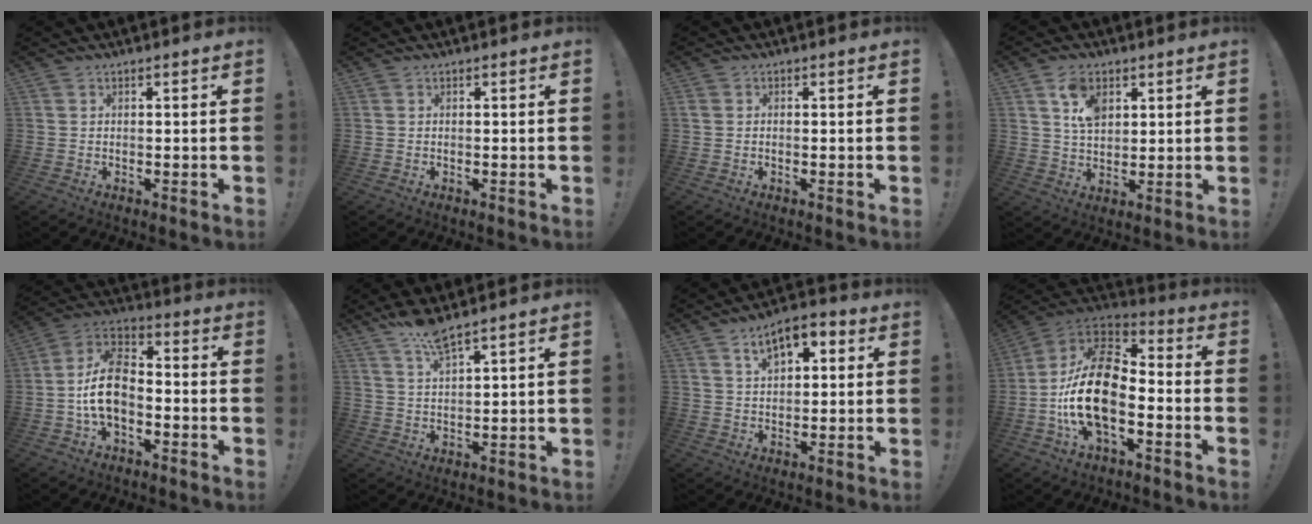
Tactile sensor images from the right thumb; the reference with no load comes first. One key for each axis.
{"total": 0.0}
{"total": 0.8, "fx": -0.1, "fy": 0.8, "fz": 0.3, "tx": -0.004, "ty": 0.004, "tz": -0.001}
{"total": 8.6, "fx": 4.2, "fy": 5.7, "fz": 5.0, "tx": -0.084, "ty": -0.005, "tz": 0.079}
{"total": 13.1, "fx": -3.0, "fy": 8.6, "fz": 9.4, "tx": -0.173, "ty": 0.026, "tz": -0.055}
{"total": 7.4, "fx": 6.2, "fy": 0.9, "fz": 4.0, "tx": -0.082, "ty": -0.028, "tz": 0.110}
{"total": 8.7, "fx": 4.1, "fy": 5.0, "fz": 5.9, "tx": -0.089, "ty": -0.006, "tz": 0.072}
{"total": 22.1, "fx": -5.1, "fy": 12.1, "fz": 17.8, "tx": -0.351, "ty": 0.030, "tz": -0.082}